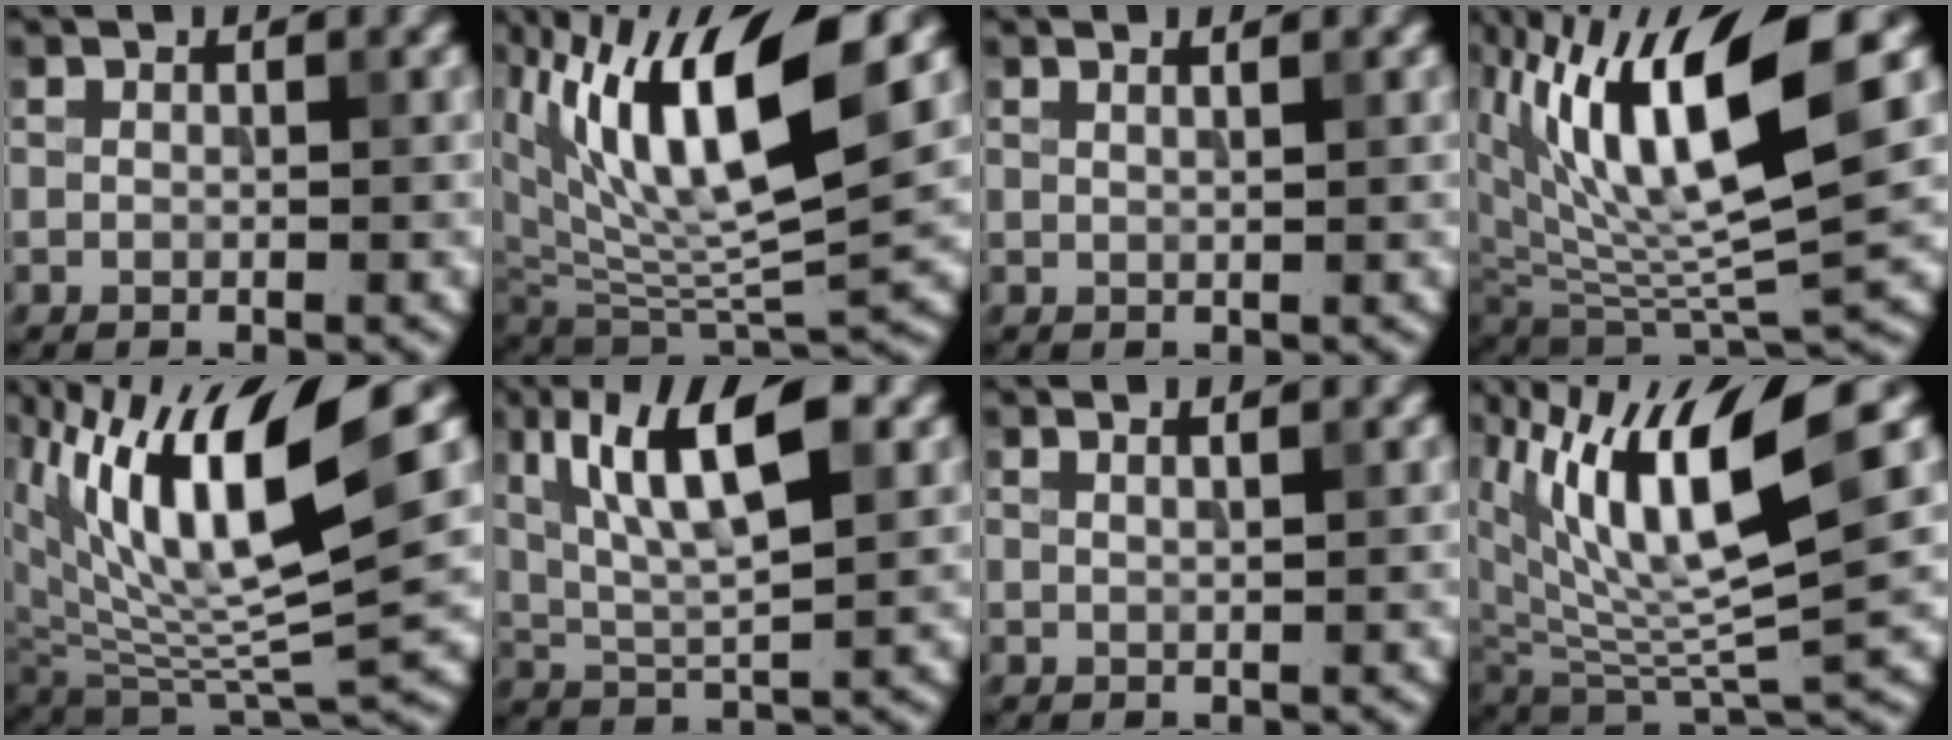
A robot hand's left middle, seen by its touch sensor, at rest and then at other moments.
{"total": 12.2, "force": [5.6, 4.4, 9.9], "torque": [-0.175, -0.004, 0.111]}
{"total": 1.8, "force": [1.1, 0.8, 1.2], "torque": [0.004, 0.002, -0.006]}
{"total": 11.9, "force": [4.7, 3.7, 10.3], "torque": [-0.183, -0.004, 0.093]}
{"total": 12.9, "force": [5.8, 3.8, 10.9], "torque": [-0.199, 0.003, 0.114]}
{"total": 9.3, "force": [3.7, 2.9, 8.1], "torque": [-0.142, 0.012, 0.065]}
{"total": 2.1, "force": [1.3, 0.9, 1.4], "torque": [0.004, 0.003, -0.008]}
{"total": 11.6, "force": [5.4, 3.3, 9.7], "torque": [-0.180, 0.002, 0.105]}